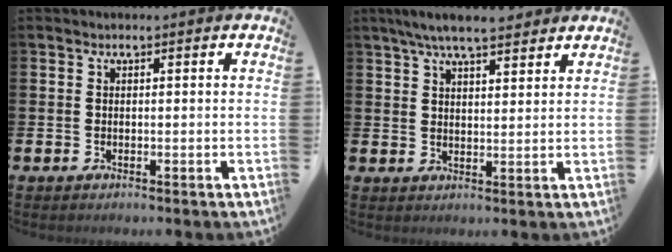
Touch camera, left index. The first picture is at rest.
{"total": 5.9, "force": [5.3, 1.0, 2.3], "torque": [-0.053, -0.014, 0.095]}